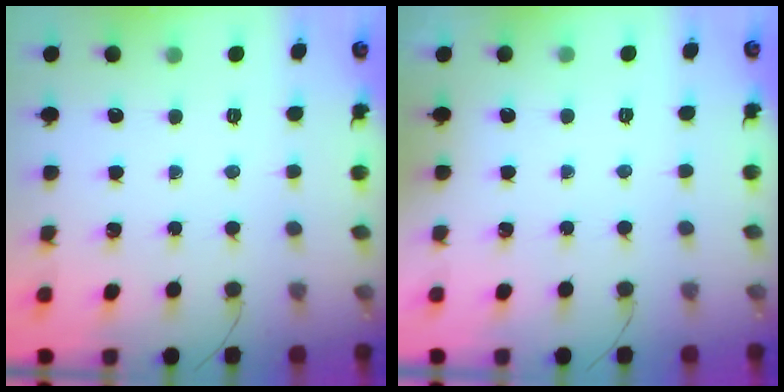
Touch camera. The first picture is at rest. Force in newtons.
{"total": 1.9, "press": 1.9, "slide": 0.3}